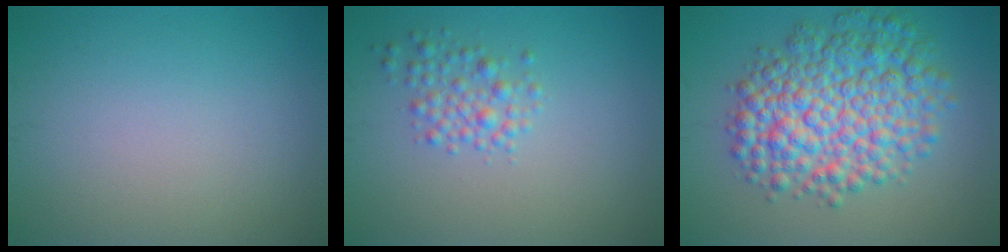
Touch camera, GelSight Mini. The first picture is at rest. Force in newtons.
{"total": 2.3, "press": 2.3, "slide": 0.1}
{"total": 9.0, "press": 9.0, "slide": 0.2}